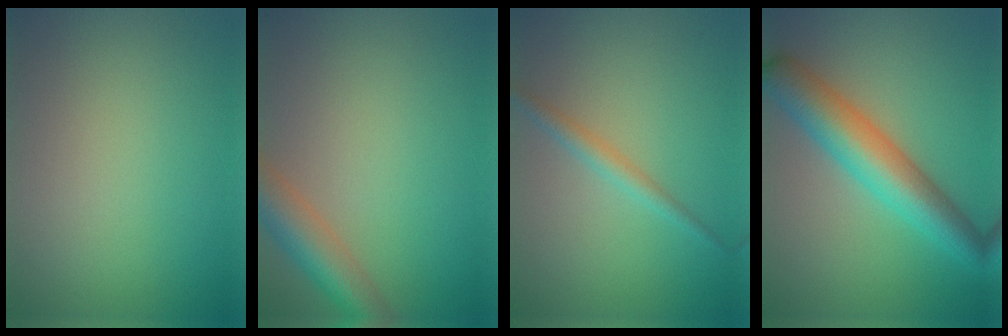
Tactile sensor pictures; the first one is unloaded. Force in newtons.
{"total": 4.9, "press": 4.9, "slide": 0.2}
{"total": 1.8, "press": 1.8, "slide": 0.0}
{"total": 7.1, "press": 7.1, "slide": 0.2}